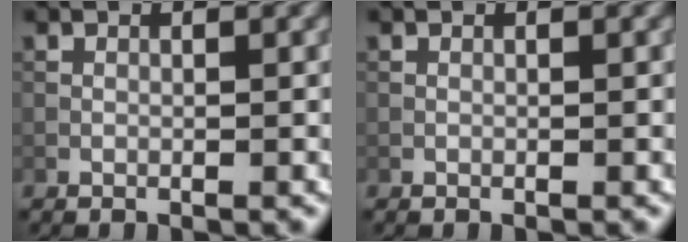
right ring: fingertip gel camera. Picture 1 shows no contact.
{"total": 0.0}